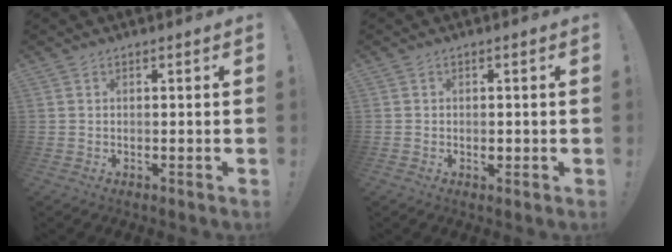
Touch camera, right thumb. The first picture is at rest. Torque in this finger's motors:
{"motor_torque": [2.46, 1.28, 0.42, -0.77, 0.07]}